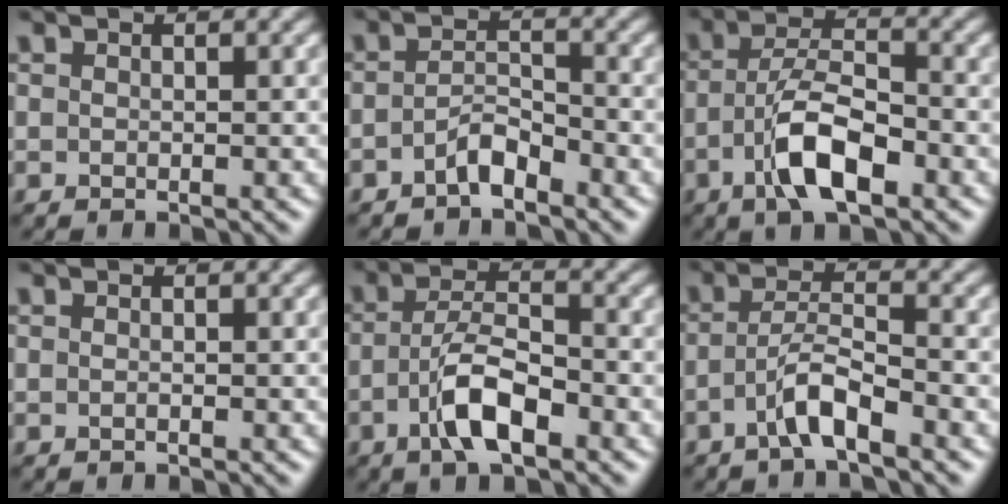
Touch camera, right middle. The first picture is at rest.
{"total": 2.2, "force": [-1.7, 0.7, 1.3], "torque": [-0.024, 0.012, -0.032]}
{"total": 6.0, "force": [-2.7, 2.1, 4.9], "torque": [-0.092, 0.010, -0.052]}
{"total": 0.0}
{"total": 5.0, "force": [-2.4, 1.7, 4.1], "torque": [-0.079, 0.009, -0.046]}
{"total": 3.3, "force": [-2.1, 0.4, 2.5], "torque": [-0.051, 0.015, -0.043]}